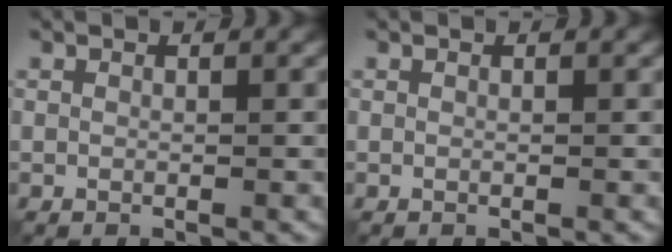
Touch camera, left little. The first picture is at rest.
{"total": 0.0}